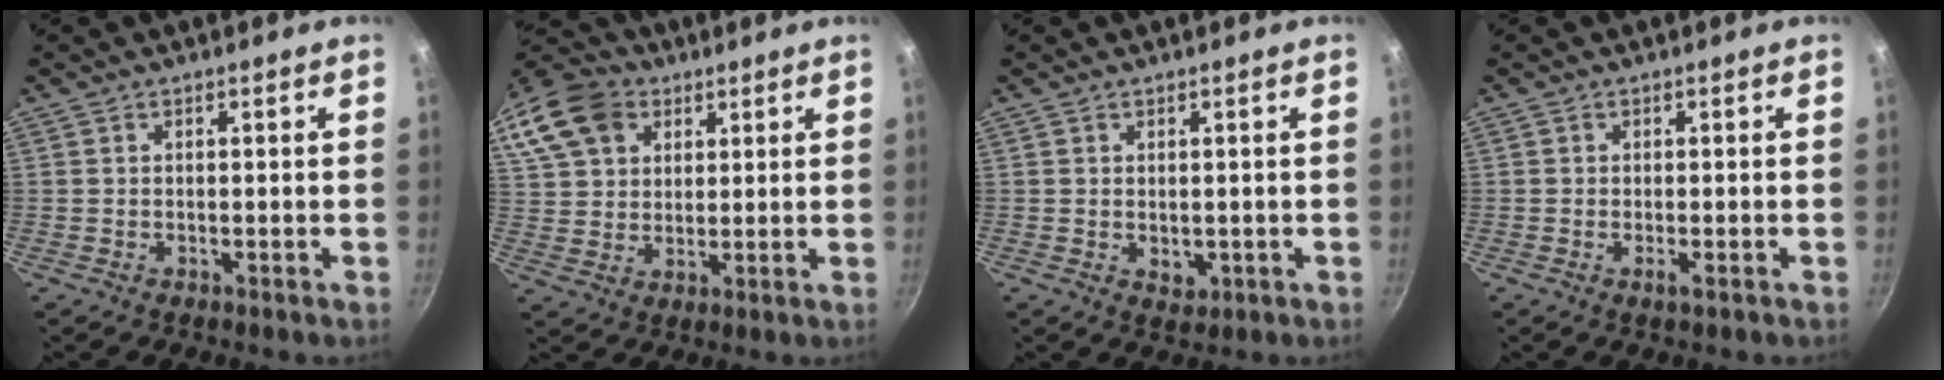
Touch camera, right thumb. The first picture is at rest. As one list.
[{"total": 17.3, "force": [8.0, 12.8, 8.4], "torque": [-0.174, 0.021, 0.146]}, {"total": 2.3, "force": [0.2, 1.7, 1.5], "torque": [-0.019, -0.007, 0.006]}, {"total": 1.5, "force": [-0.6, 0.3, 1.3], "torque": [-0.027, -0.001, -0.013]}]